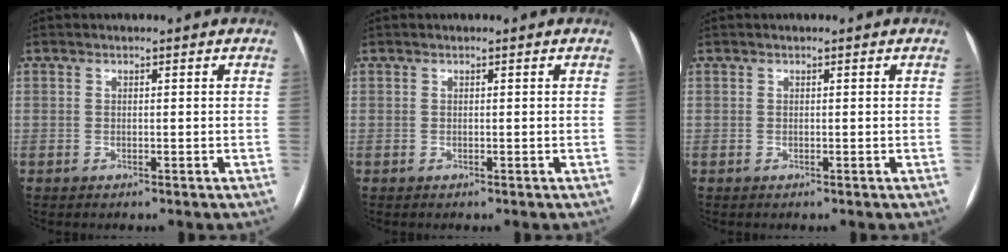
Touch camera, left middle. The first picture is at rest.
{"total": 0.0}
{"total": 0.0}